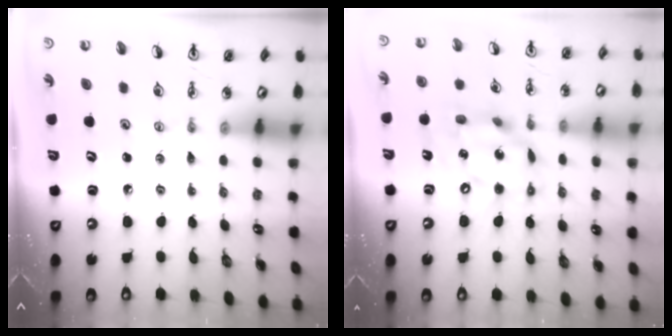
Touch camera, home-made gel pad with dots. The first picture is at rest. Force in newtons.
{"total": 14.2, "press": 14.1, "slide": 1.0}